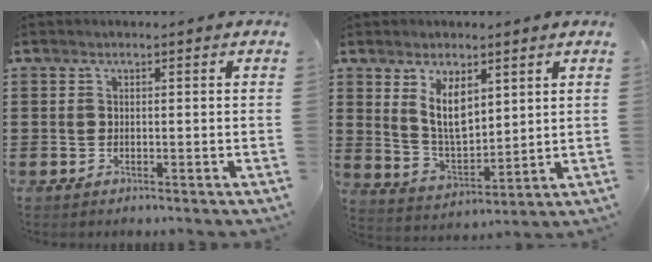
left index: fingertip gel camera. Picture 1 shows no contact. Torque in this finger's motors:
{"motor_torque": [0.64, 0.05, 0.55, 0.16]}